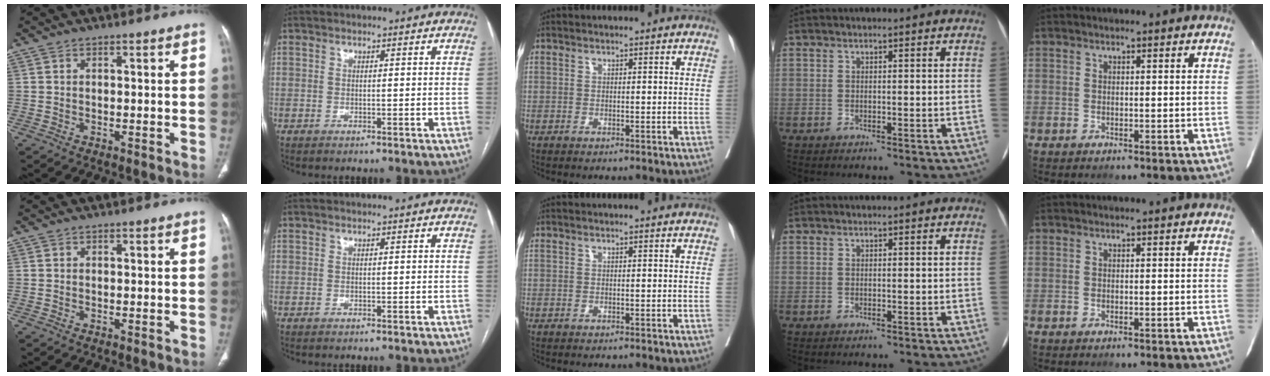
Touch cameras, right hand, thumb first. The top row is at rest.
{}